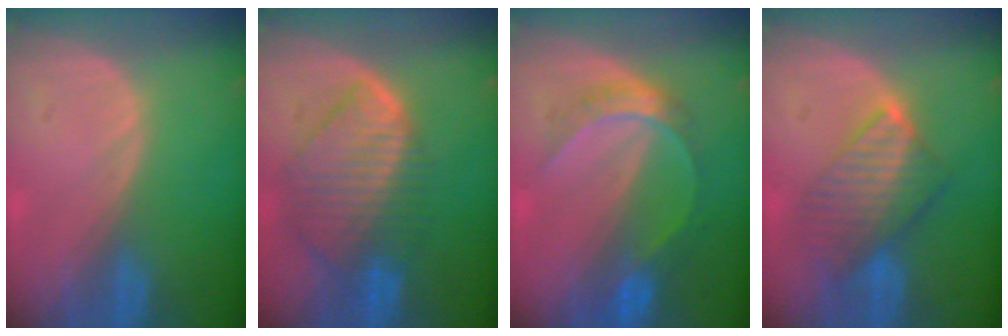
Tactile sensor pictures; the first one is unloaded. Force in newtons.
{"total": 9.7, "press": 8.5, "slide": 4.7}
{"total": 6.7, "press": 5.7, "slide": 3.4}
{"total": 7.5, "press": 7.2, "slide": 2.2}